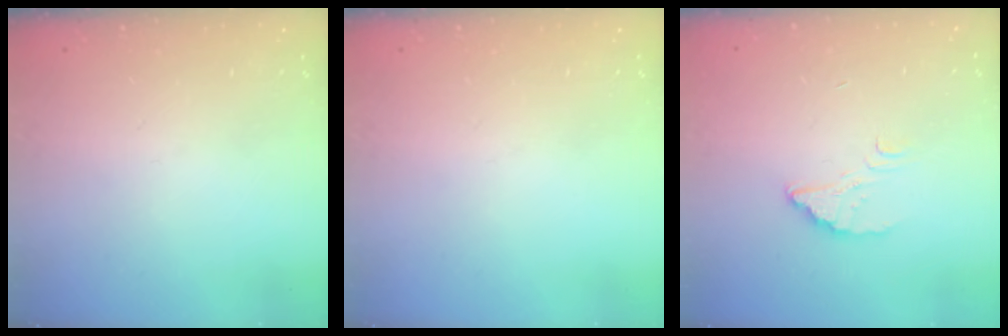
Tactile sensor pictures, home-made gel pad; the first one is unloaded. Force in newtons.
{"total": 0.0}
{"total": 2.4, "press": 2.4, "slide": 0.1}